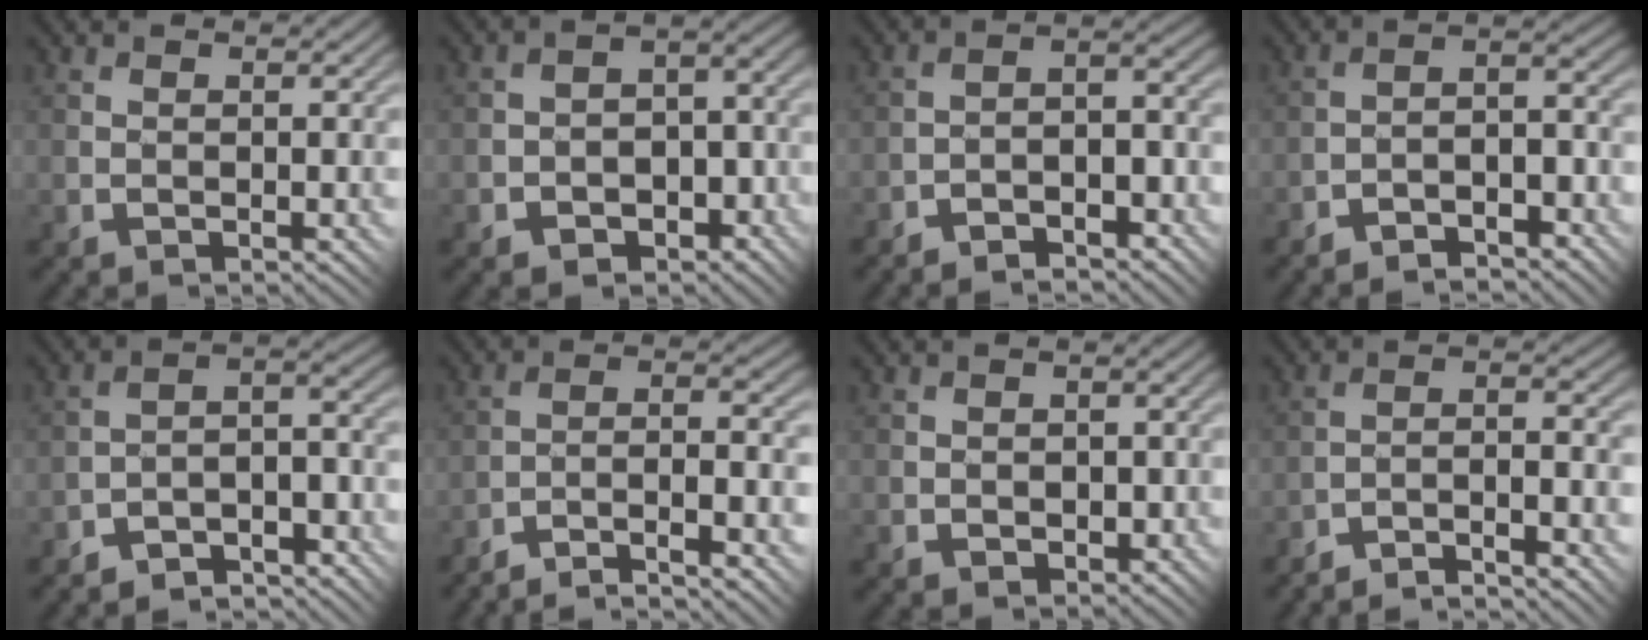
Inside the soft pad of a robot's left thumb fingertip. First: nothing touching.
{"total": 5.5, "force": [-3.0, 3.8, 2.6], "torque": [-0.043, -0.011, -0.051]}
{"total": 4.5, "force": [-3.7, 1.3, 2.3], "torque": [-0.025, 0.010, -0.074]}
{"total": 4.7, "force": [-3.9, 1.0, 2.5], "torque": [-0.029, 0.012, -0.077]}
{"total": 6.9, "force": [-6.0, 1.9, 2.8], "torque": [-0.026, -0.002, -0.112]}
{"total": 9.0, "force": [-7.0, 0.7, 5.6], "torque": [-0.084, 0.013, -0.117]}
{"total": 1.9, "force": [-0.3, 1.5, 1.2], "torque": [-0.020, -0.005, 0.002]}
{"total": 6.3, "force": [-5.5, -0.2, 3.0], "torque": [-0.048, 0.014, -0.099]}